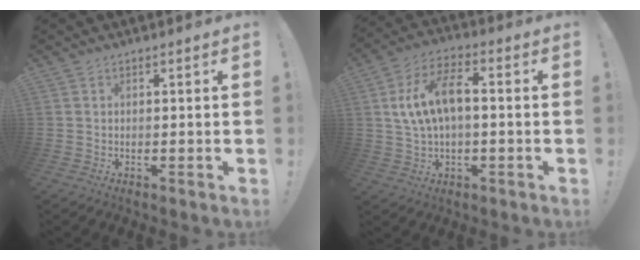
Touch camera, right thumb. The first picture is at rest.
{"total": 12.0, "force": [1.5, 6.3, 10.0], "torque": [-0.174, 0.011, 0.029]}